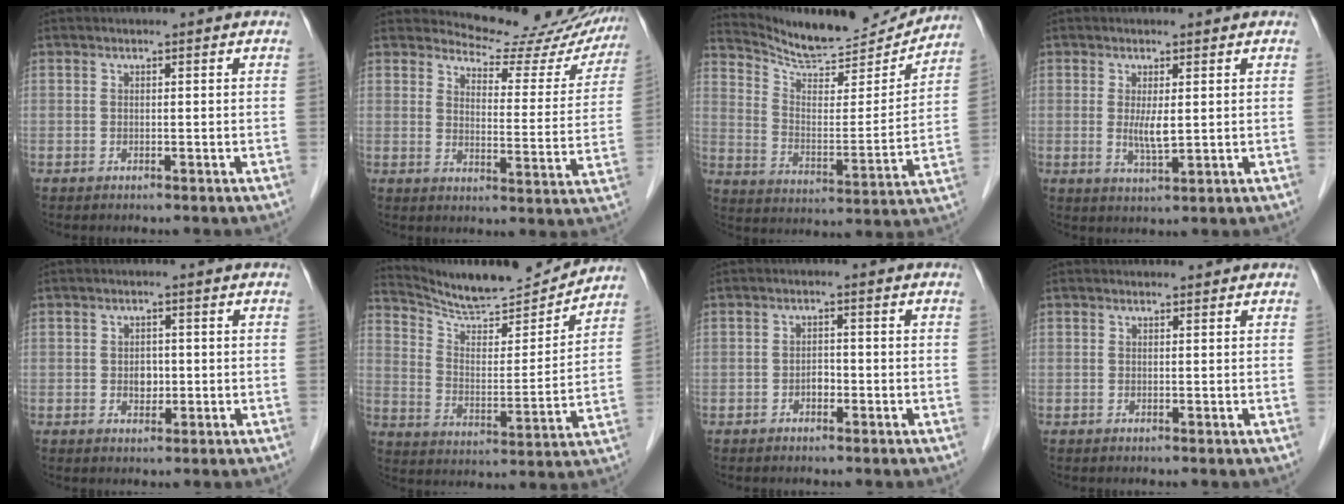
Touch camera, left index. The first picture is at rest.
{"total": 15.7, "force": [15.2, 3.7, 1.4], "torque": [0.000, -0.052, 0.162]}
{"total": 17.6, "force": [16.9, 2.3, 4.3], "torque": [-0.078, -0.035, 0.254]}
{"total": 3.4, "force": [0.4, 0.6, 3.3], "torque": [-0.066, -0.009, 0.011]}
{"total": 2.2, "force": [-0.2, 1.7, 1.5], "torque": [-0.023, 0.003, 0.000]}
{"total": 15.9, "force": [15.2, 1.2, 4.3], "torque": [-0.078, -0.014, 0.243]}
{"total": 1.6, "force": [-0.8, 1.0, 1.1], "torque": [-0.015, 0.005, -0.013]}
{"total": 0.8, "force": [0.8, 0.2, 0.0], "torque": [-0.010, 0.003, 0.012]}